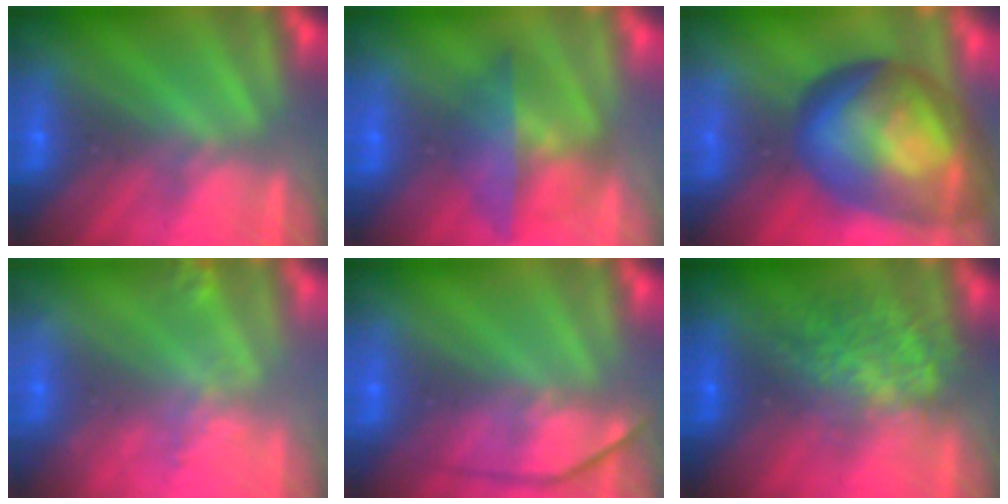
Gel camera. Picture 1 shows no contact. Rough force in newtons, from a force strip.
{"total": 3.9}
{"total": 8.9}
{"total": 2.4}
{"total": 4.0}
{"total": 7.8}